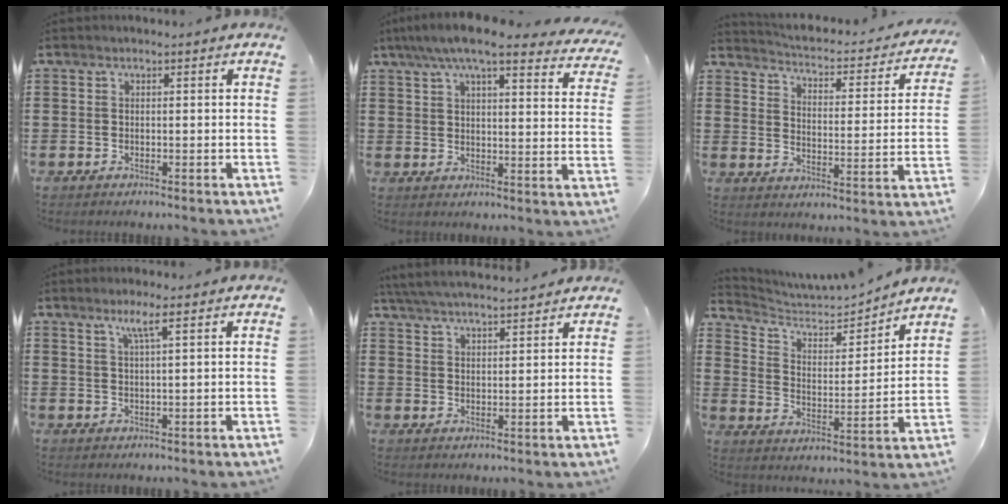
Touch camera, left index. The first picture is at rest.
{"total": 8.3, "force": [6.9, 0.9, 4.6], "torque": [-0.102, -0.022, 0.118]}
{"total": 2.7, "force": [2.6, 0.1, 0.6], "torque": [-0.031, -0.028, 0.034]}
{"total": 3.1, "force": [1.7, -0.1, 2.6], "torque": [-0.055, 0.000, 0.029]}
{"total": 4.6, "force": [4.4, -0.1, 1.2], "torque": [-0.038, -0.018, 0.079]}
{"total": 5.1, "force": [4.6, 1.2, 1.7], "torque": [-0.058, -0.036, 0.072]}